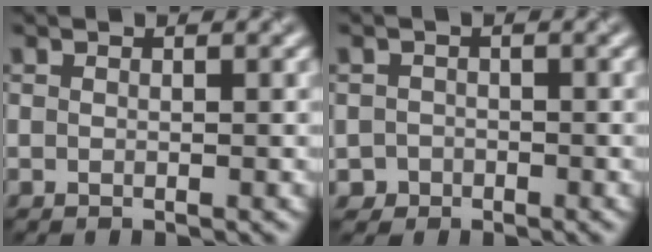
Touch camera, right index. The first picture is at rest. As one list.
[{"total": 1.8, "force": [-1.0, 1.4, -0.2], "torque": [0.018, 0.006, -0.019]}]